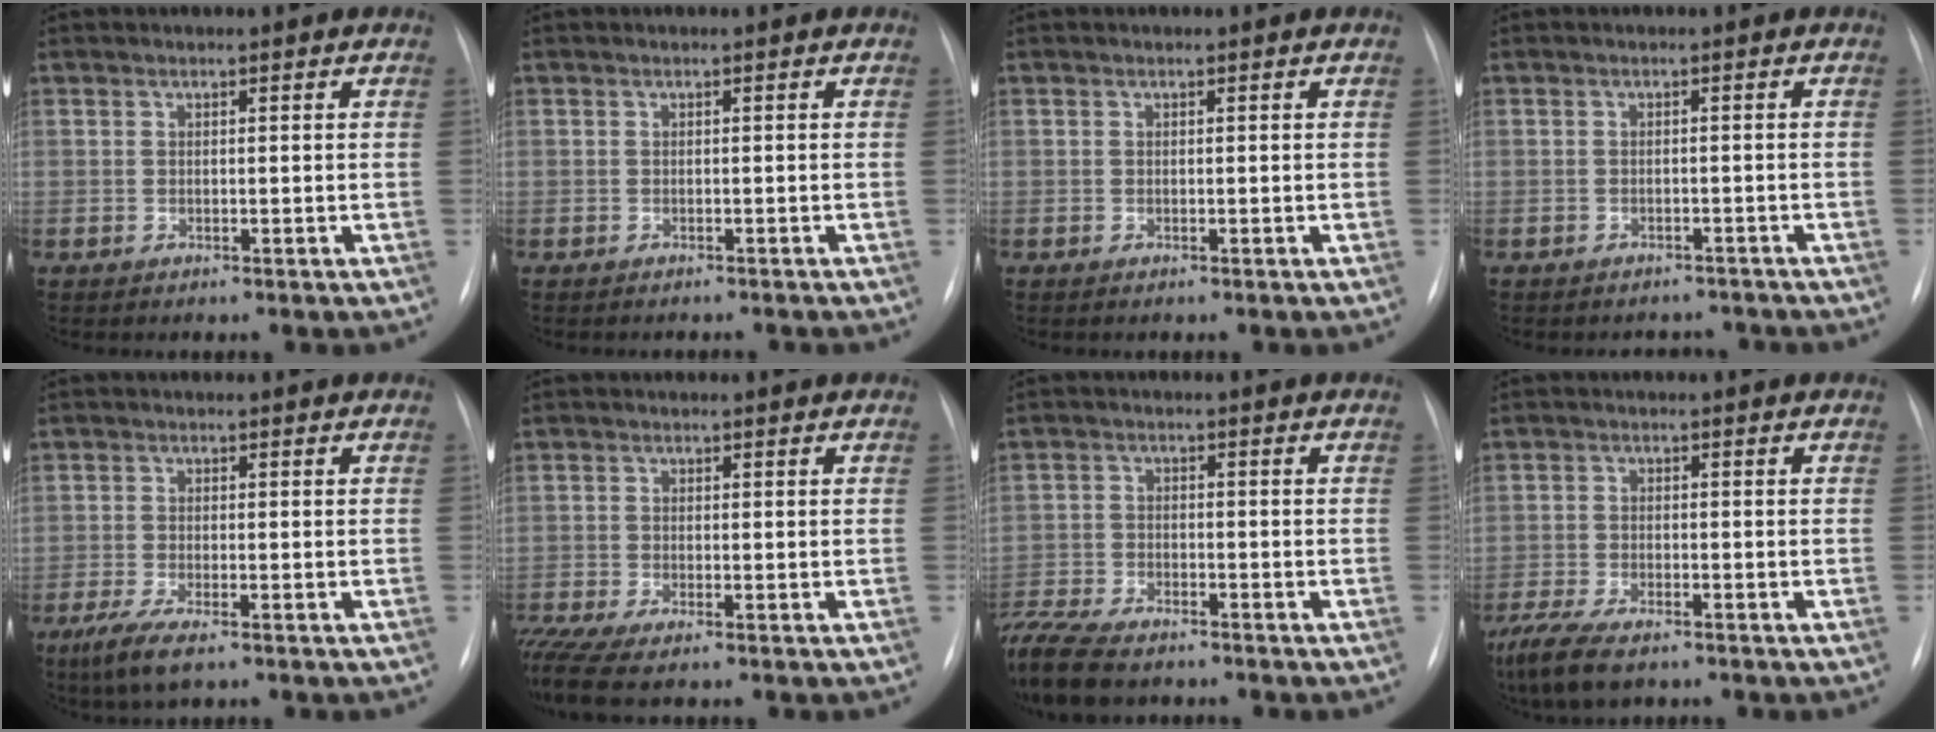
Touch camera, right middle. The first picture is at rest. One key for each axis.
{"total": 3.1, "fx": -2.9, "fy": 0.4, "fz": 0.9, "tx": -0.015, "ty": -0.005, "tz": -0.033}
{"total": 0.0}
{"total": 4.3, "fx": -3.9, "fy": 1.7, "fz": 0.0, "tx": 0.003, "ty": 0.005, "tz": -0.043}
{"total": 4.8, "fx": -3.0, "fy": 0.8, "fz": 3.7, "tx": -0.084, "ty": -0.018, "tz": -0.051}
{"total": 5.0, "fx": -3.7, "fy": 0.5, "fz": 3.3, "tx": -0.073, "ty": -0.012, "tz": -0.069}
{"total": 13.0, "fx": -10.7, "fy": 3.9, "fz": 6.3, "tx": -0.155, "ty": -0.019, "tz": -0.178}
{"total": 8.7, "fx": -6.5, "fy": 2.6, "fz": 5.2, "tx": -0.102, "ty": -0.022, "tz": -0.108}